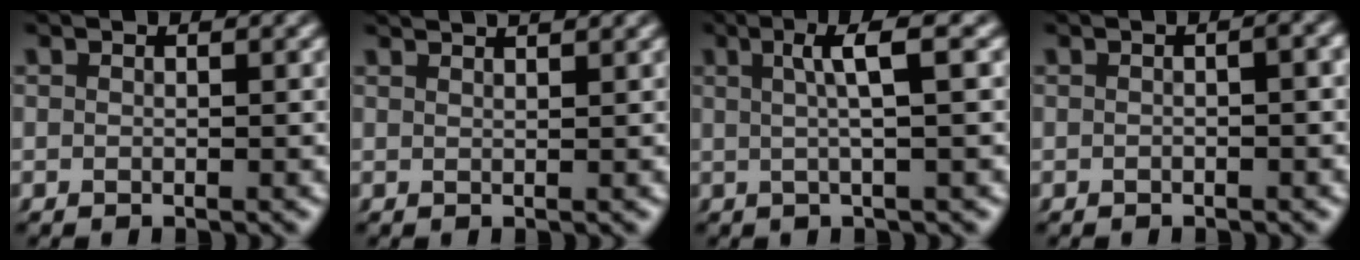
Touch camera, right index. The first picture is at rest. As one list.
[{"total": 2.2, "force": [2.0, -0.3, 1.0], "torque": [-0.005, 0.005, 0.031]}, {"total": 3.8, "force": [1.4, -0.3, 3.5], "torque": [-0.055, 0.015, 0.018]}, {"total": 1.2, "force": [-0.2, 0.2, 1.1], "torque": [-0.014, 0.010, -0.009]}]